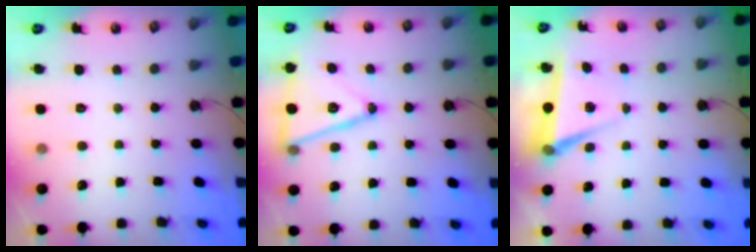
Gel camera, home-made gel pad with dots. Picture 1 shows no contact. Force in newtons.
{"total": 15.6, "press": 15.2, "slide": 3.5}
{"total": 6.7, "press": 5.0, "slide": 4.4}